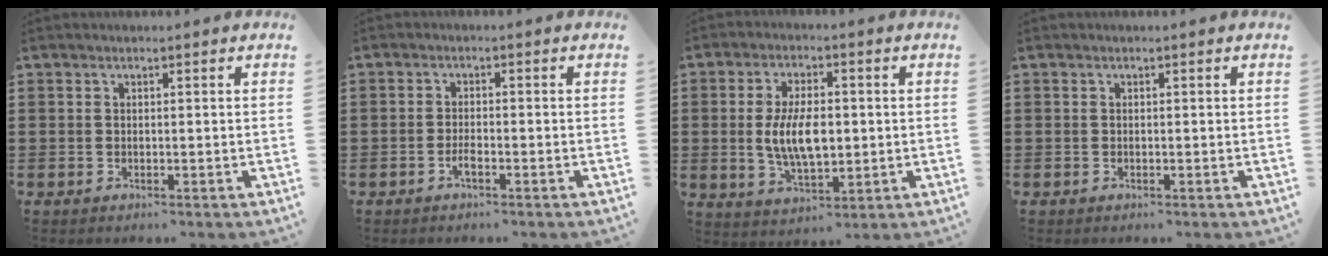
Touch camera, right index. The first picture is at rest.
{"total": 1.8, "force": [-1.1, 0.3, 1.4], "torque": [-0.029, -0.006, -0.018]}
{"total": 8.2, "force": [0.1, 4.0, 7.2], "torque": [-0.147, 0.000, -0.004]}
{"total": 0.0}